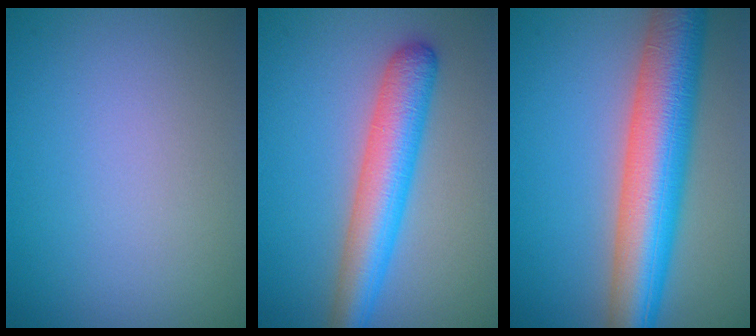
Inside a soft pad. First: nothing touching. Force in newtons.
{"total": 6.2, "press": 6.2, "slide": 0.1}
{"total": 10.8, "press": 10.8, "slide": 0.3}